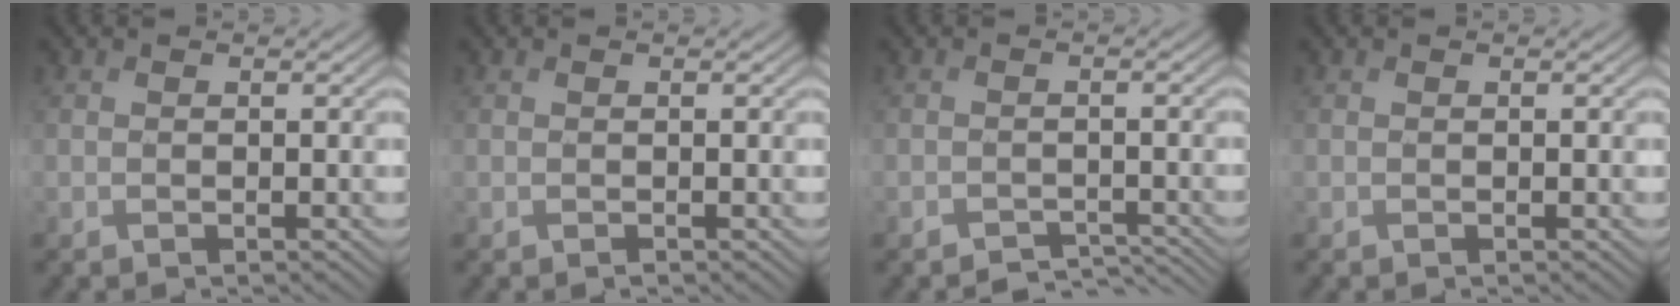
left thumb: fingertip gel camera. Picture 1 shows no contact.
{"total": 0.0}
{"total": 2.8, "force": [-2.7, 0.6, 0.7], "torque": [-0.008, -0.004, -0.043]}
{"total": 0.0}